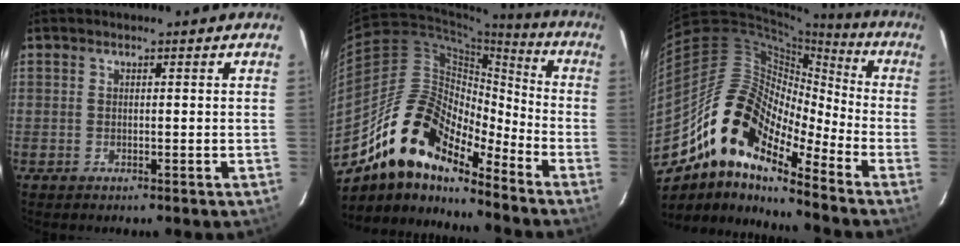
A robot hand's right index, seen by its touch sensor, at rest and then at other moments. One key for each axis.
{"total": 17.8, "fx": -13.4, "fy": 6.5, "fz": 9.7, "tx": -0.171, "ty": 0.001, "tz": -0.261}
{"total": 17.7, "fx": -12.2, "fy": 5.9, "fz": 11.4, "tx": -0.184, "ty": -0.009, "tz": -0.246}